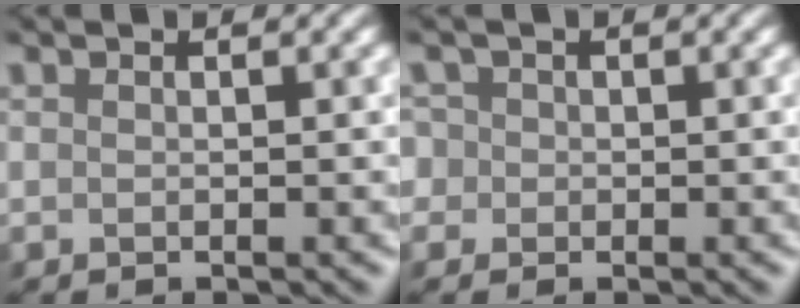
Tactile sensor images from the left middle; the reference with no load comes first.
{"total": 2.4, "force": [-0.2, 2.4, 0.0], "torque": [0.013, 0.026, -0.028]}